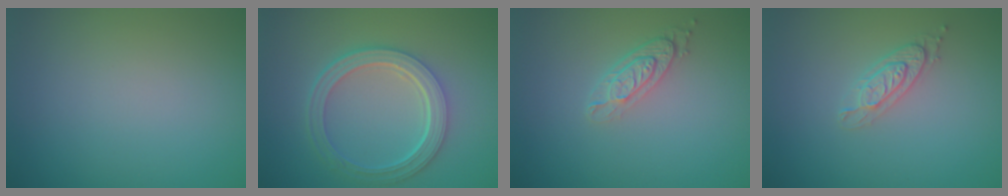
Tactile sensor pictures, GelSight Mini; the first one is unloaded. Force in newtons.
{"total": 5.3, "press": 3.8, "slide": 3.6}
{"total": 2.9, "press": 2.2, "slide": 1.9}
{"total": 2.1, "press": 2.1, "slide": 0.4}